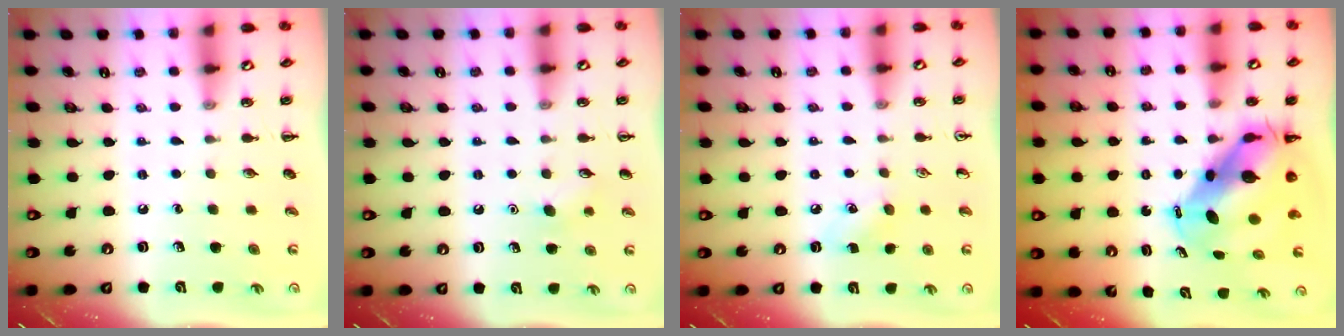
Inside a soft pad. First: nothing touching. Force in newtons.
{"total": 6.2, "press": 6.1, "slide": 1.4}
{"total": 5.8, "press": 5.7, "slide": 1.4}
{"total": 9.7, "press": 9.3, "slide": 2.8}